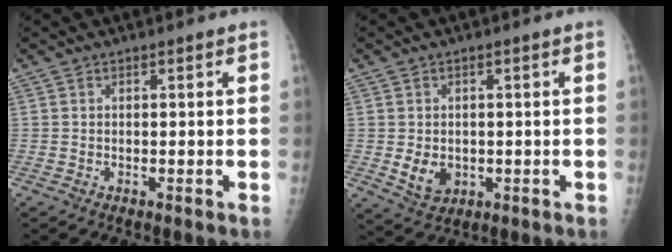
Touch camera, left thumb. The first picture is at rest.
{"total": 5.0, "force": [-0.5, 4.0, 2.9], "torque": [-0.033, -0.005, 0.004]}